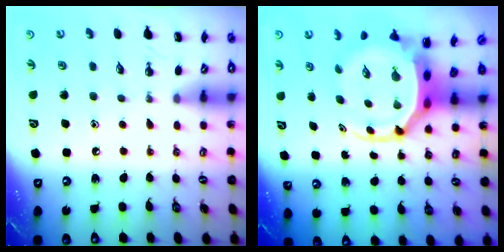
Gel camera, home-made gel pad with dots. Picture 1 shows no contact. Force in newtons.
{"total": 6.4, "press": 6.2, "slide": 1.6}